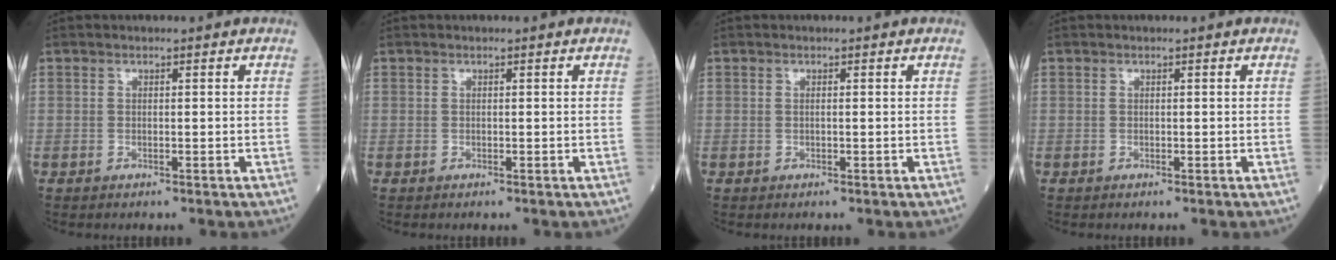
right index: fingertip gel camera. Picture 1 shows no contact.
{"total": 0.0}
{"total": 0.0}
{"total": 0.0}